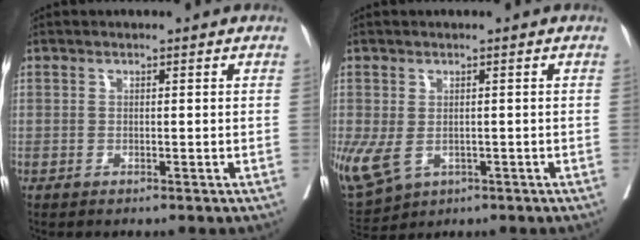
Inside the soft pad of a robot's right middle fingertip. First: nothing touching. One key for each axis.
{"total": 15.1, "fx": -4.7, "fy": 11.4, "fz": 8.8, "tx": -0.251, "ty": -0.019, "tz": -0.060}